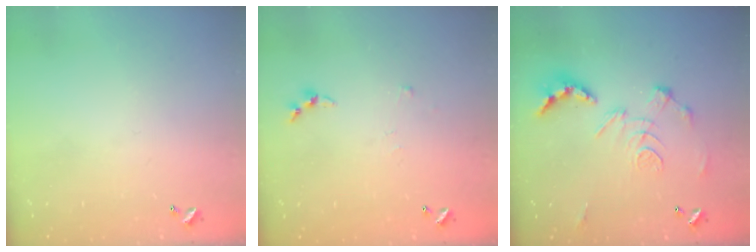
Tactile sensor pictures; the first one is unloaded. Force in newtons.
{"total": 3.7, "press": 3.7, "slide": 0.5}
{"total": 2.9, "press": 2.3, "slide": 1.7}